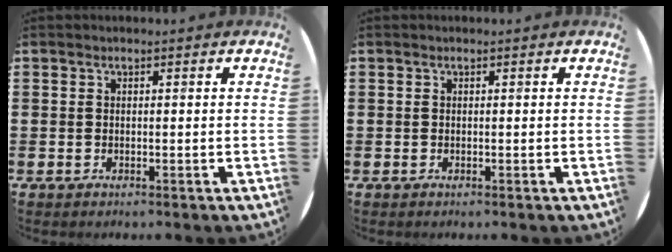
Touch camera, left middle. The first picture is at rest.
{"total": 0.0}